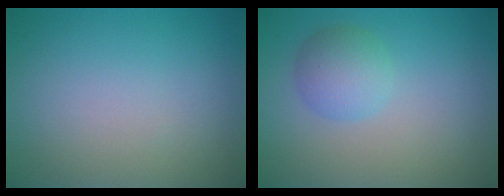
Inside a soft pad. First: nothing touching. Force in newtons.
{"total": 2.8, "press": 2.8, "slide": 0.1}